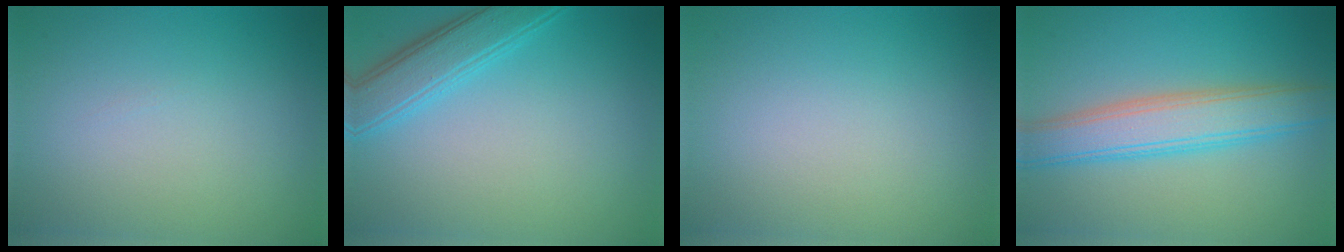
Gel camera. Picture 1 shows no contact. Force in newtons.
{"total": 3.8, "press": 3.8, "slide": 0.1}
{"total": 0.0}
{"total": 5.9, "press": 5.9, "slide": 0.4}